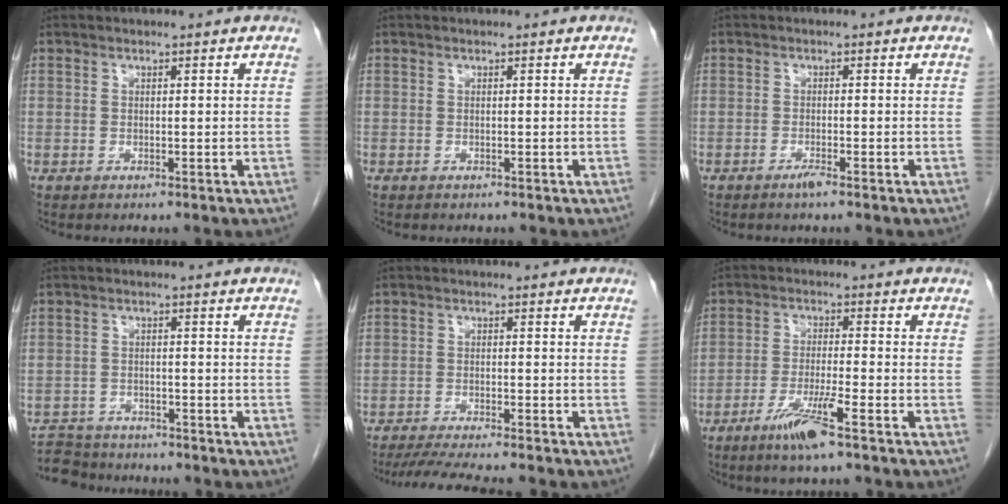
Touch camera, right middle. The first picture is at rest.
{"total": 0.0}
{"total": 1.3, "force": [-1.0, -0.1, 0.8], "torque": [-0.018, -0.001, -0.019]}
{"total": 7.3, "force": [-6.8, 2.7, 0.8], "torque": [-0.017, 0.004, -0.106]}
{"total": 9.2, "force": [-8.1, 0.2, 4.2], "torque": [-0.060, -0.016, -0.127]}
{"total": 6.7, "force": [-4.2, -0.2, 5.2], "torque": [-0.102, -0.013, -0.081]}